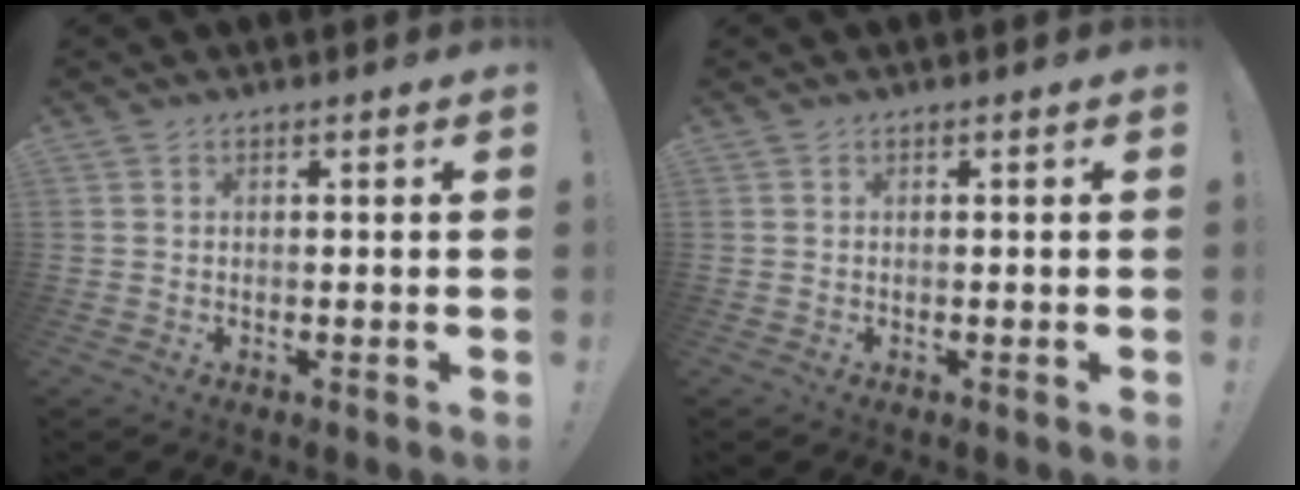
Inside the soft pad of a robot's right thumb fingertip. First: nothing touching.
{"total": 0.0}